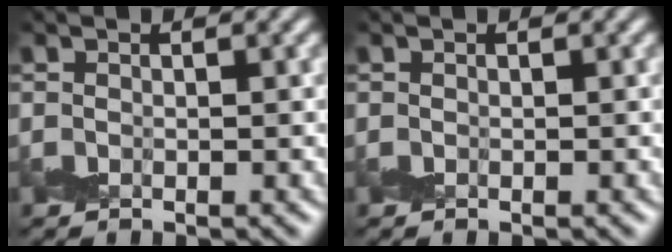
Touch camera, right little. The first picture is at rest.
{"total": 0.0}